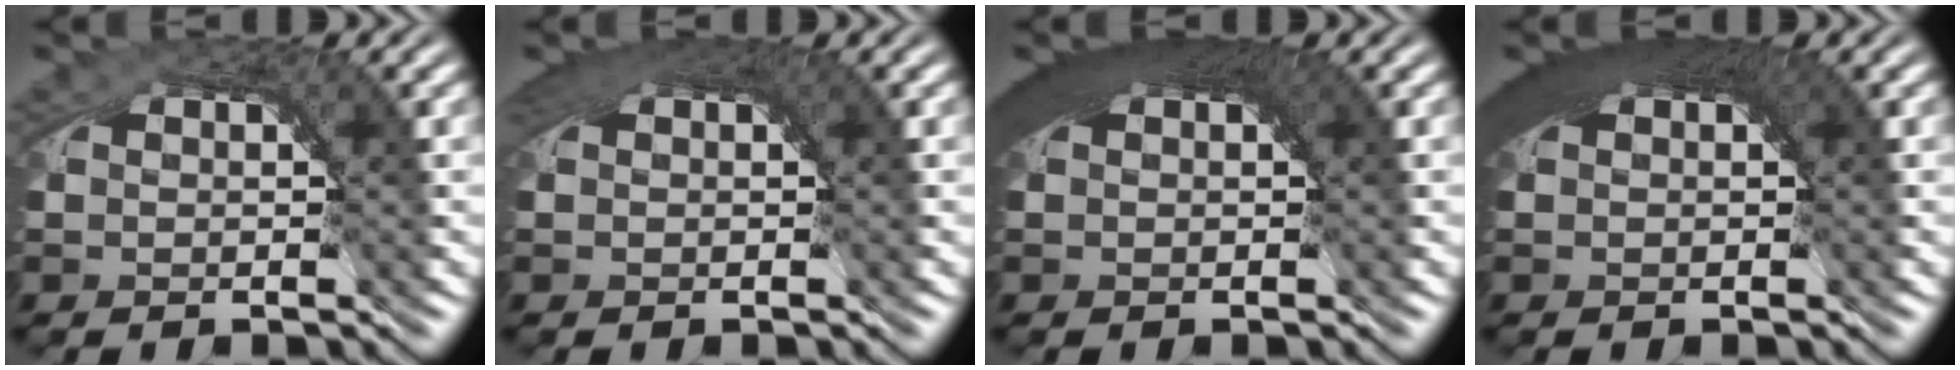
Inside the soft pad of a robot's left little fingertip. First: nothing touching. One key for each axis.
{"total": 1.9, "fx": 0.8, "fy": 0.3, "fz": 1.7, "tx": -0.013, "ty": 0.000, "tz": 0.011}
{"total": 5.9, "fx": 1.9, "fy": 2.0, "fz": 5.2, "tx": -0.060, "ty": 0.017, "tz": 0.021}
{"total": 5.9, "fx": 1.9, "fy": 2.1, "fz": 5.2, "tx": -0.061, "ty": 0.016, "tz": 0.020}